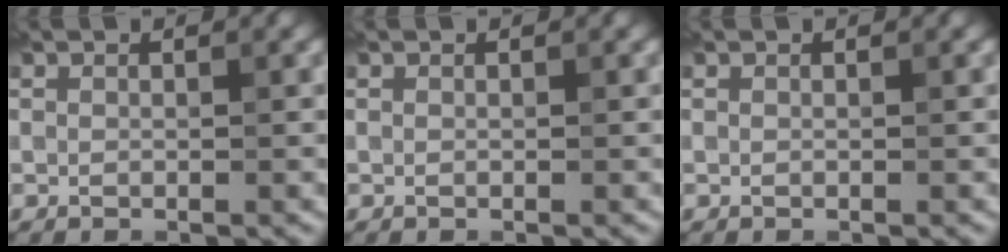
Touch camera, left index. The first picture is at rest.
{"total": 0.0}
{"total": 0.0}